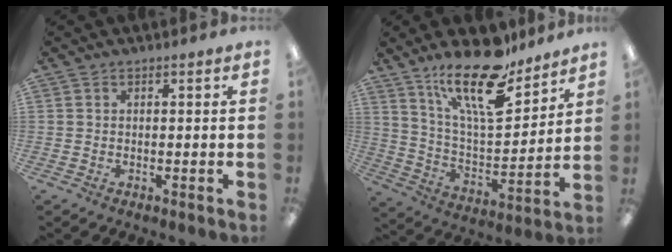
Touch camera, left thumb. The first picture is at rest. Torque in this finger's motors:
{"motor_torque": [0.37, 0.27, 1.52, -1.25, 0.33]}